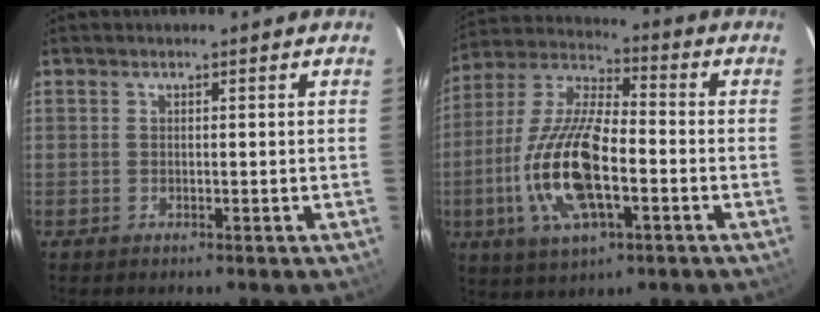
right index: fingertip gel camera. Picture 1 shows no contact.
{"total": 17.4, "force": [-4.7, 6.4, 15.5], "torque": [-0.326, -0.005, -0.091]}